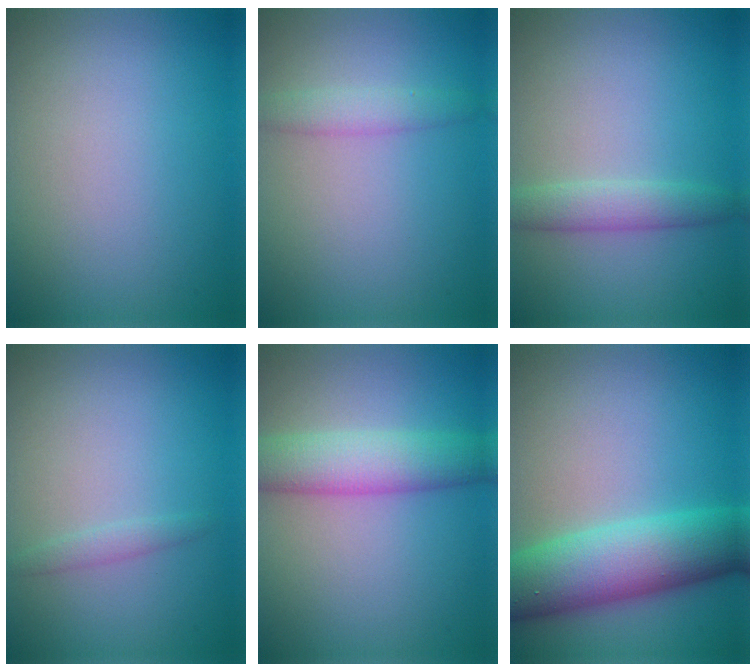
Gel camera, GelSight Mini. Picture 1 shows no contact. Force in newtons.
{"total": 1.9, "press": 1.9, "slide": 0.1}
{"total": 2.5, "press": 2.5, "slide": 0.0}
{"total": 1.0, "press": 1.0, "slide": 0.1}
{"total": 5.0, "press": 5.0, "slide": 0.4}
{"total": 8.9, "press": 8.9, "slide": 0.2}